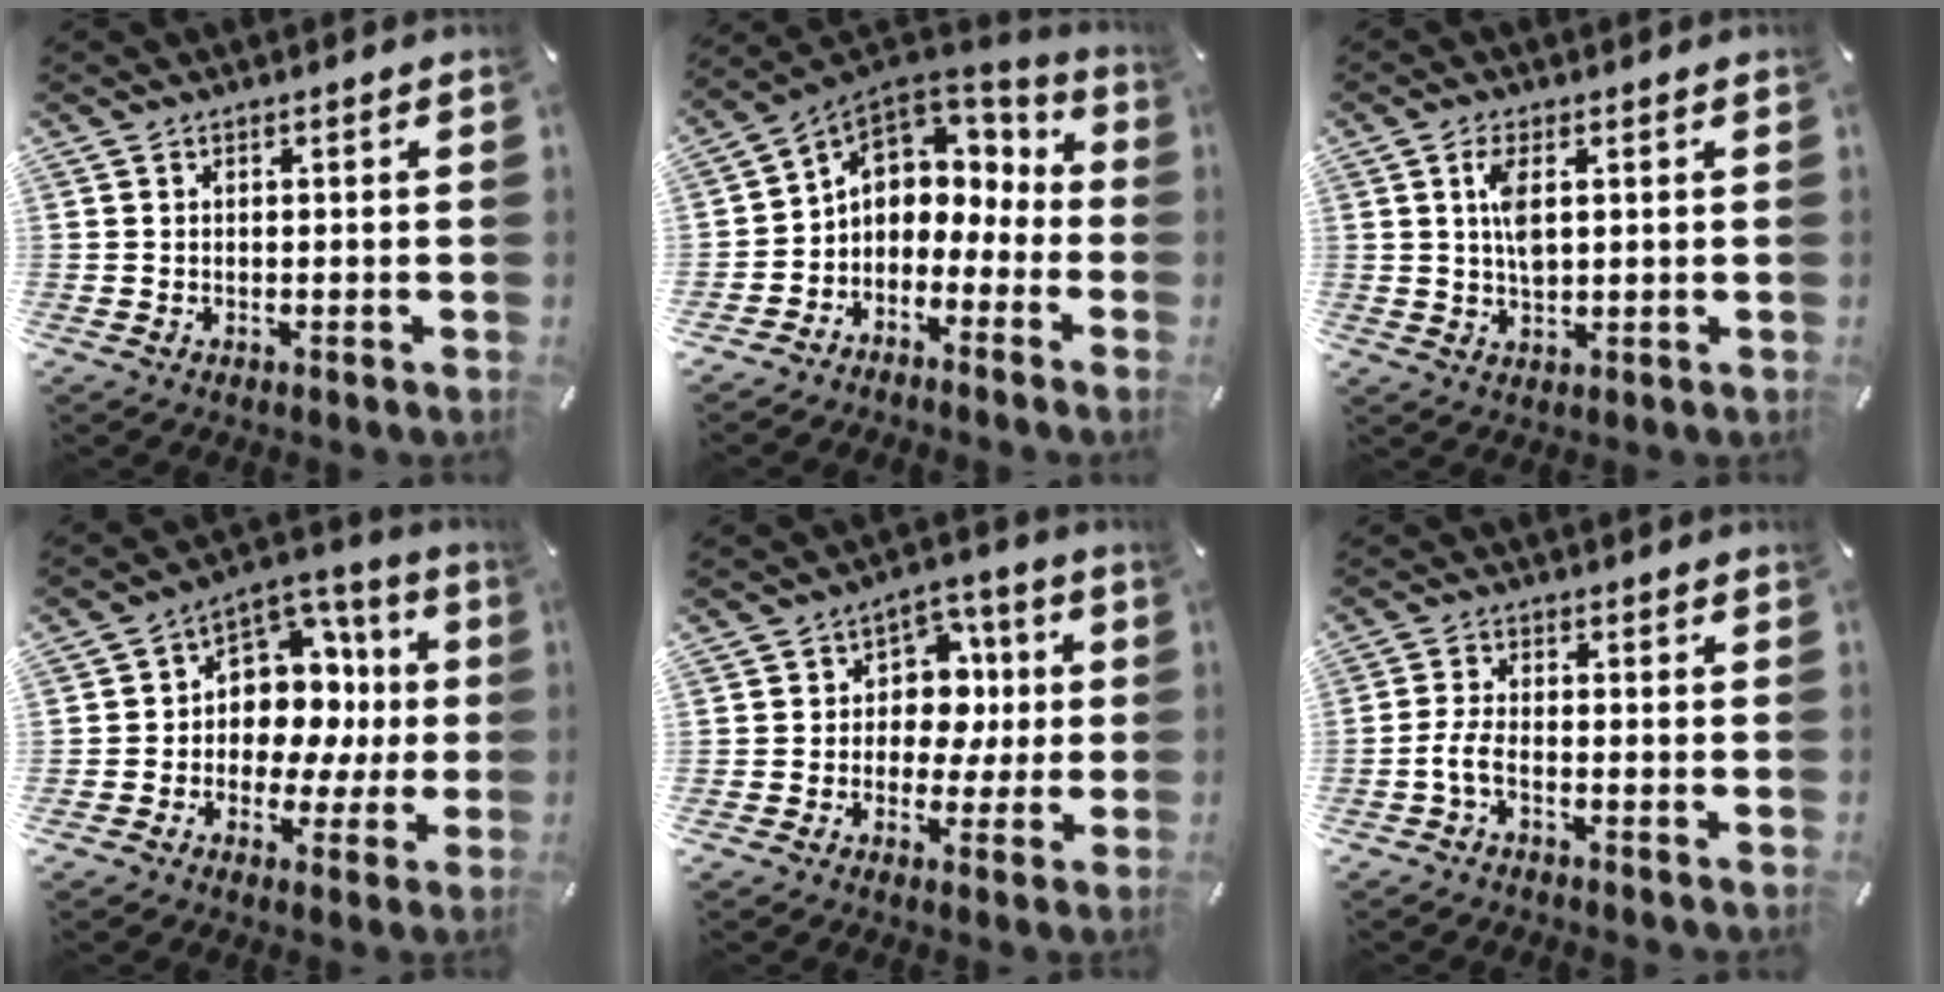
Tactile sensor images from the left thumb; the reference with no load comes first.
{"total": 6.2, "force": [0.6, 5.8, 2.1], "torque": [-0.059, -0.010, 0.017]}
{"total": 5.3, "force": [1.2, 2.3, 4.6], "torque": [-0.096, 0.000, 0.016]}
{"total": 12.0, "force": [0.4, 10.5, 5.7], "torque": [-0.070, -0.023, 0.017]}
{"total": 8.9, "force": [-0.1, 8.2, 3.5], "torque": [-0.043, 0.005, -0.003]}
{"total": 4.2, "force": [-2.0, 1.5, 3.4], "torque": [-0.084, 0.000, -0.043]}